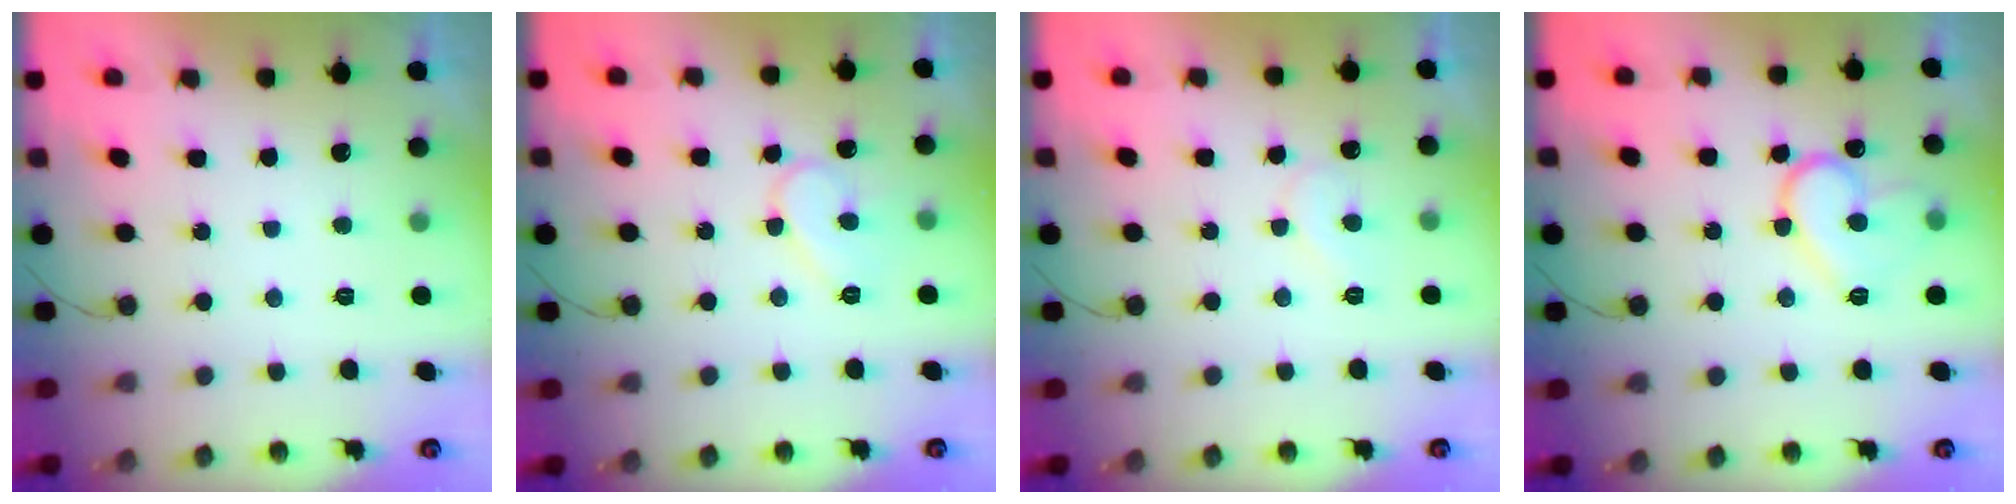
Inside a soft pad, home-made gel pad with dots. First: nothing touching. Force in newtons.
{"total": 7.4, "press": 7.3, "slide": 0.7}
{"total": 6.1, "press": 6.1, "slide": 0.6}
{"total": 13.7, "press": 13.7, "slide": 0.9}